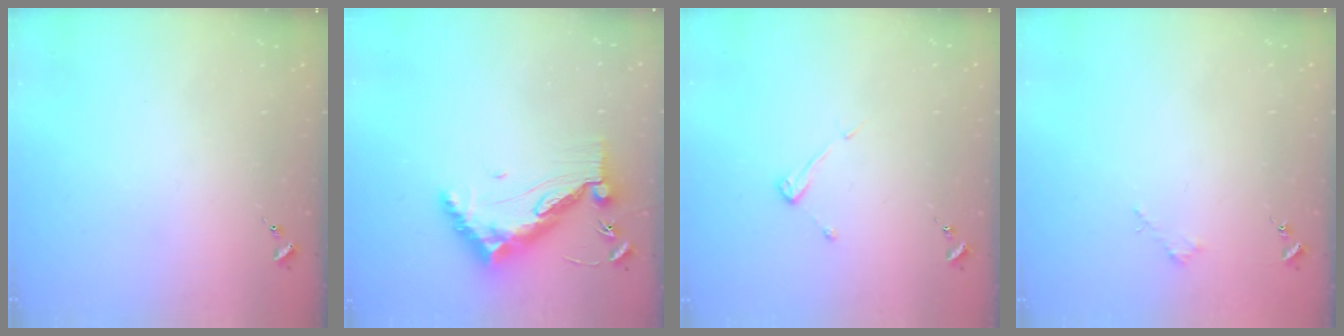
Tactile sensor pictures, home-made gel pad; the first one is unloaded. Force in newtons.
{"total": 13.4, "press": 13.3, "slide": 1.4}
{"total": 3.8, "press": 3.8, "slide": 0.4}
{"total": 1.8, "press": 1.8, "slide": 0.2}